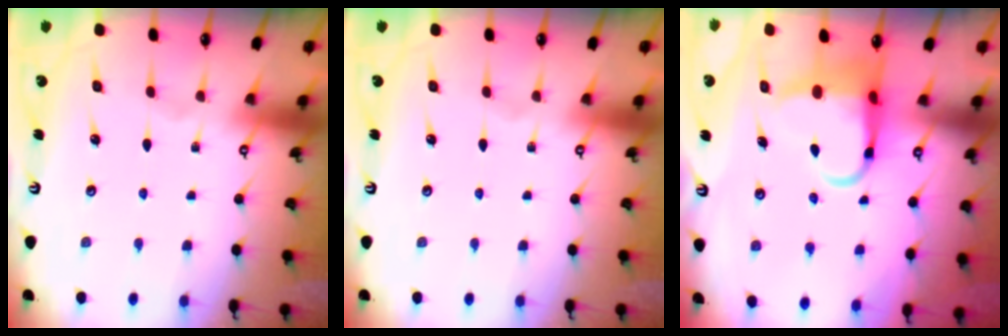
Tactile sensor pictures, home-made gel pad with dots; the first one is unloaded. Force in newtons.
{"total": 0.0}
{"total": 7.0, "press": 6.9, "slide": 1.2}